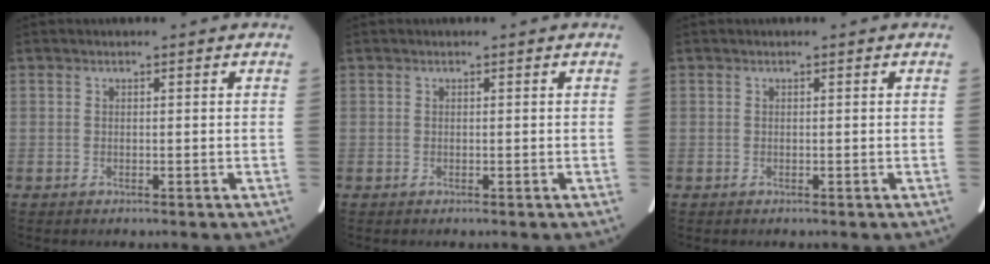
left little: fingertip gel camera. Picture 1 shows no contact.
{"total": 0.0}
{"total": 0.0}